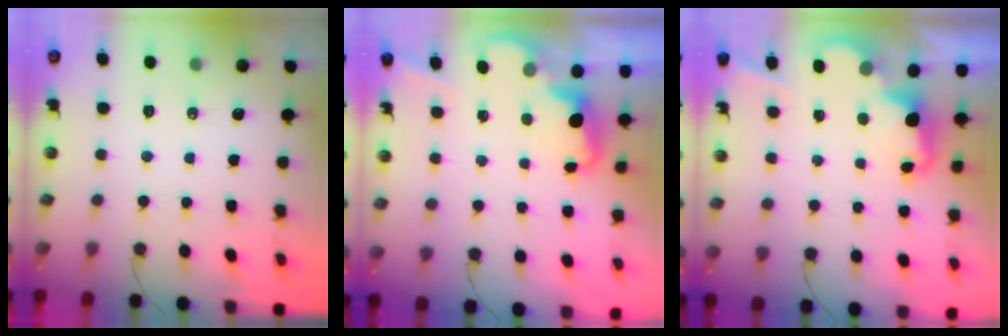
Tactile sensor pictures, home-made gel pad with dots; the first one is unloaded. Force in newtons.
{"total": 2.3, "press": 2.2, "slide": 0.5}
{"total": 2.5, "press": 2.5, "slide": 0.5}